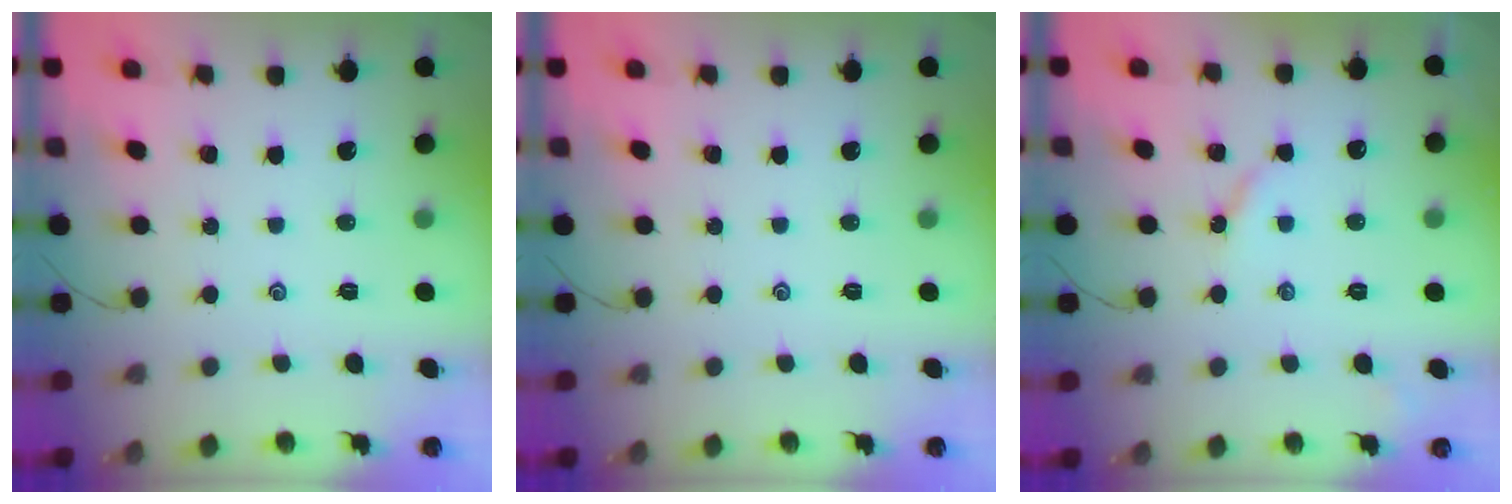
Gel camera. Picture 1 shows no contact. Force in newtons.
{"total": 0.0}
{"total": 3.3, "press": 3.2, "slide": 0.3}